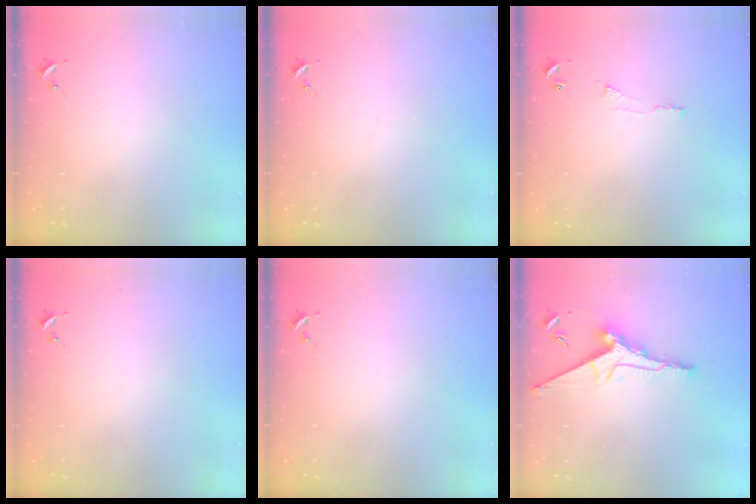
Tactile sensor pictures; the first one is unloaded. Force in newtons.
{"total": 0.0}
{"total": 4.8, "press": 4.8, "slide": 0.6}
{"total": 0.0}
{"total": 0.0}
{"total": 11.3, "press": 11.3, "slide": 0.8}